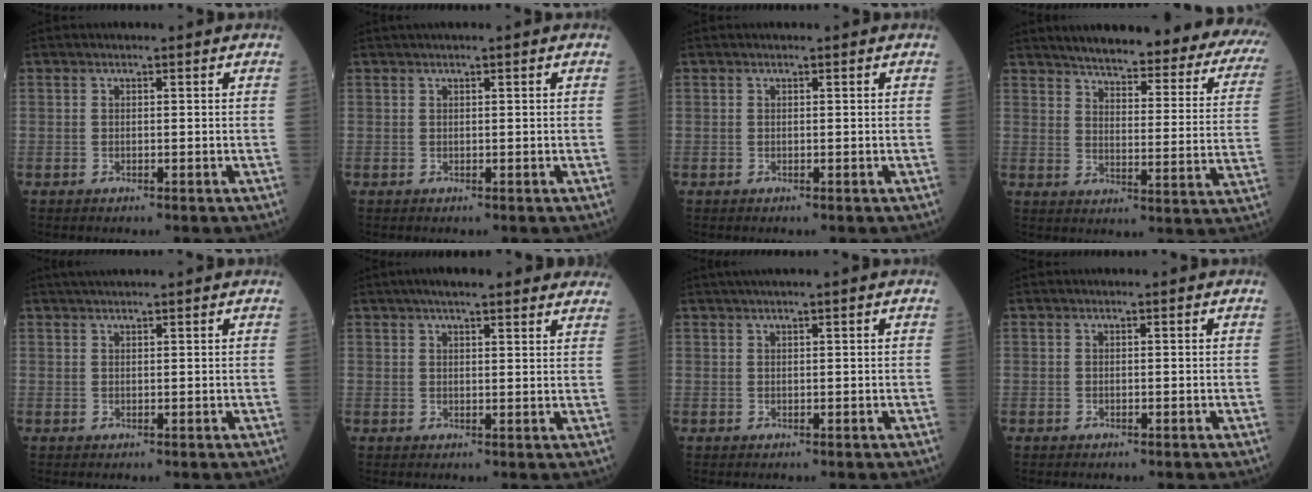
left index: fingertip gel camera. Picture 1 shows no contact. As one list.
[{"total": 0.9, "force": [0.5, -0.1, 0.7], "torque": [-0.015, 0.011, 0.012]}, {"total": 0.0}, {"total": 27.8, "force": [24.4, 4.7, 12.4], "torque": [-0.157, -0.070, 0.275]}, {"total": 3.1, "force": [2.8, -0.2, 1.5], "torque": [-0.016, 0.027, 0.048]}, {"total": 12.3, "force": [10.1, 2.3, 6.7], "torque": [-0.081, 0.033, 0.124]}, {"total": 2.6, "force": [1.8, -0.5, 1.7], "torque": [-0.027, 0.019, 0.036]}, {"total": 0.0}]